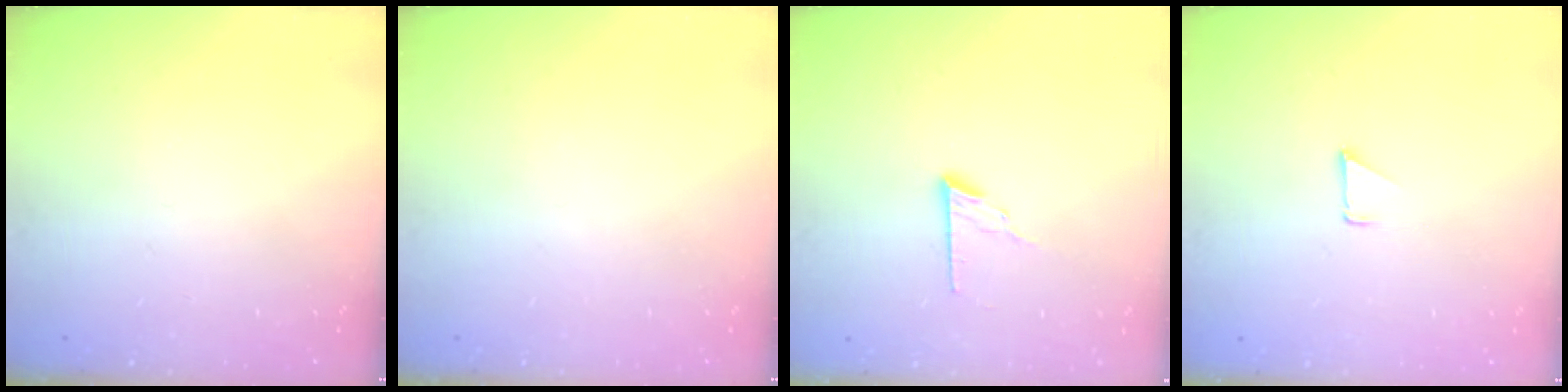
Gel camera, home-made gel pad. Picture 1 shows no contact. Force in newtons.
{"total": 0.0}
{"total": 7.4, "press": 7.4, "slide": 0.6}
{"total": 0.9, "press": 0.8, "slide": 0.1}